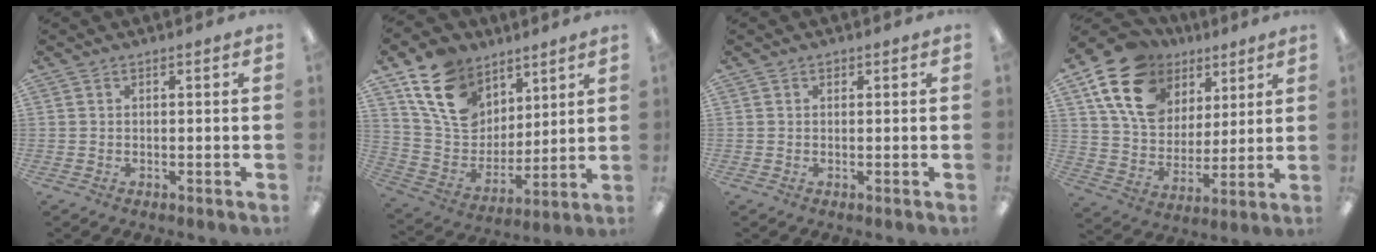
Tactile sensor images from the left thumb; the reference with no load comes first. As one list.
[{"total": 17.8, "force": [10.1, 12.6, 7.6], "torque": [-0.142, -0.043, 0.197]}, {"total": 0.5, "force": [0.3, 0.4, 0.1], "torque": [-0.004, 0.002, 0.006]}, {"total": 18.8, "force": [9.9, 13.4, 8.8], "torque": [-0.161, -0.034, 0.189]}]